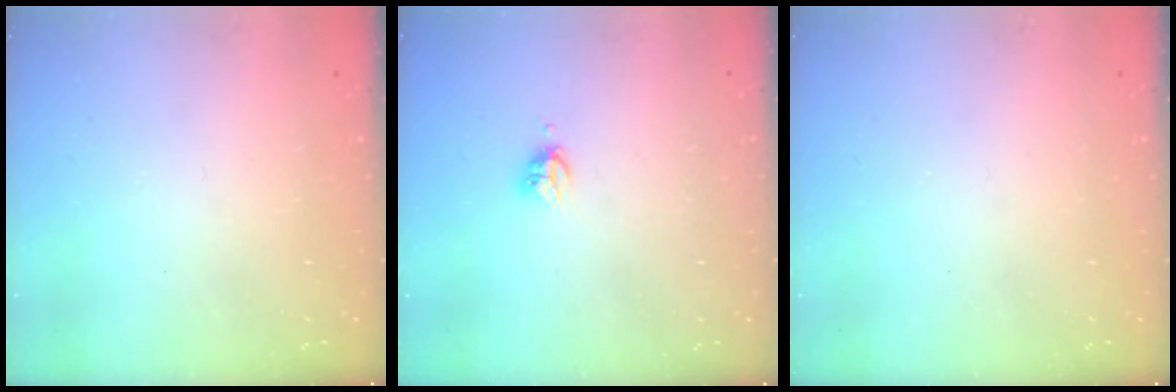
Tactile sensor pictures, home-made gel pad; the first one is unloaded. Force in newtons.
{"total": 3.7, "press": 3.6, "slide": 0.5}
{"total": 0.0}